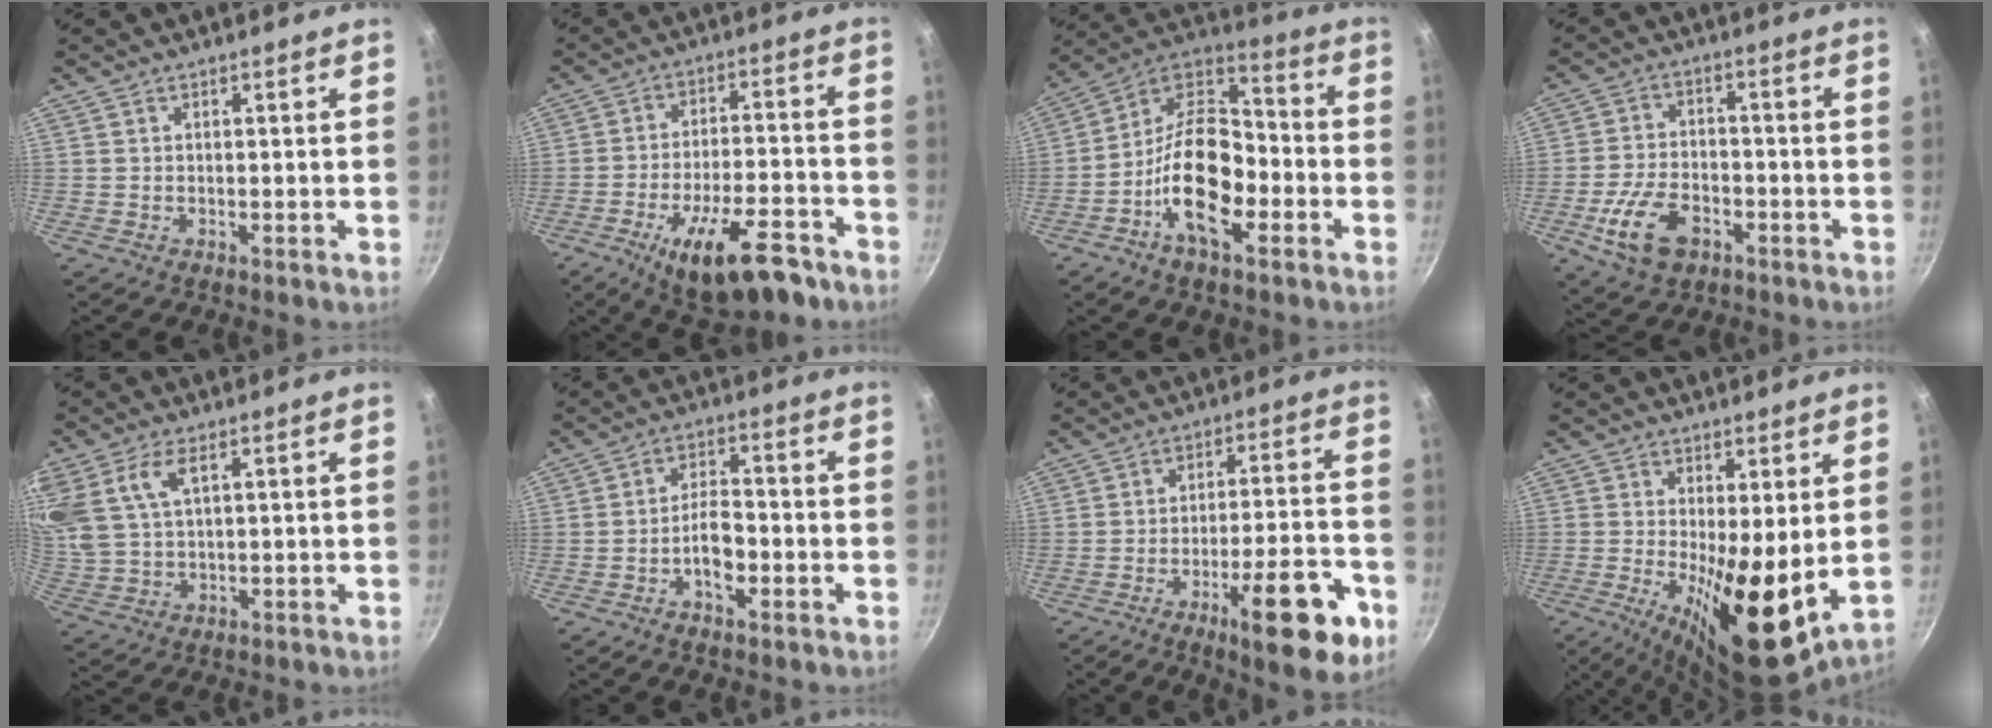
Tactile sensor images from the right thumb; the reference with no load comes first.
{"total": 16.6, "force": [-9.4, 6.3, 12.2], "torque": [-0.177, 0.043, -0.137]}
{"total": 17.6, "force": [-5.9, 8.9, 13.9], "torque": [-0.222, 0.049, -0.123]}
{"total": 11.0, "force": [-4.5, 6.7, 7.5], "torque": [-0.134, 0.020, -0.079]}
{"total": 10.3, "force": [4.3, 5.3, 7.7], "torque": [-0.159, 0.002, 0.090]}
{"total": 6.4, "force": [-2.3, 2.9, 5.2], "torque": [-0.083, 0.026, -0.042]}
{"total": 16.6, "force": [-7.8, 4.2, 14.0], "torque": [-0.173, 0.040, -0.105]}
{"total": 15.0, "force": [-0.4, 4.9, 14.1], "torque": [-0.207, -0.033, 0.005]}